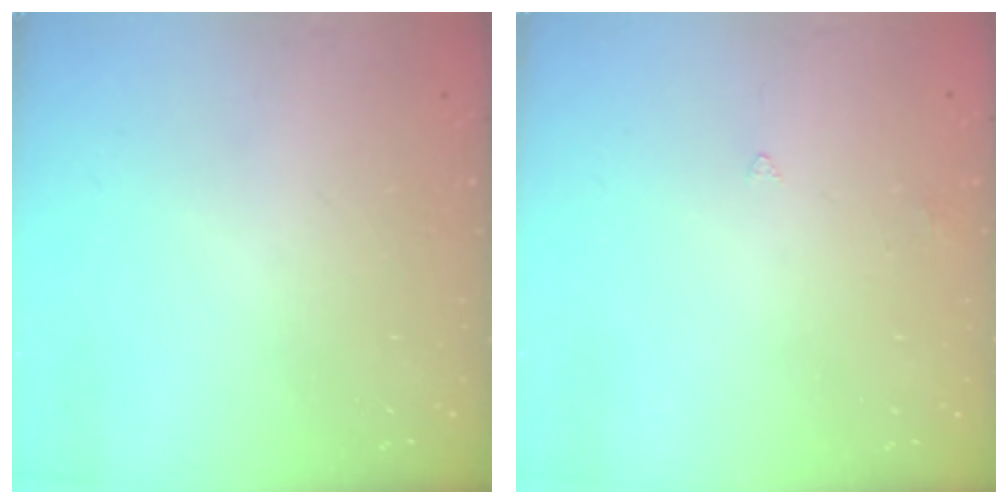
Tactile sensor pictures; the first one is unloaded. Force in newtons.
{"total": 2.7, "press": 2.6, "slide": 0.5}